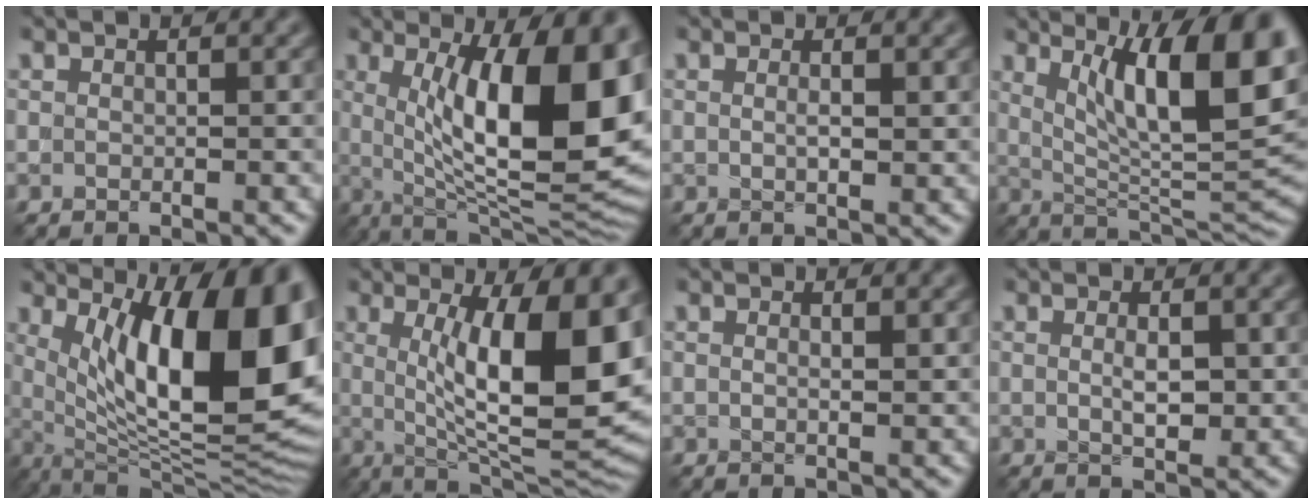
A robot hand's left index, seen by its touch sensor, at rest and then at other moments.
{"total": 15.8, "force": [2.9, 5.4, 14.5], "torque": [-0.178, 0.004, 0.041]}
{"total": 1.2, "force": [0.8, 0.2, 0.9], "torque": [-0.015, 0.000, 0.010]}
{"total": 13.0, "force": [5.3, 3.6, 11.3], "torque": [-0.152, -0.002, 0.085]}
{"total": 15.3, "force": [4.1, 5.4, 13.7], "torque": [-0.169, -0.004, 0.067]}
{"total": 14.0, "force": [2.4, 4.3, 13.1], "torque": [-0.164, -0.008, 0.036]}
{"total": 1.0, "force": [0.8, 0.1, 0.5], "torque": [-0.007, 0.001, 0.009]}
{"total": 1.9, "force": [0.8, 0.6, 1.6], "torque": [-0.033, -0.002, 0.014]}